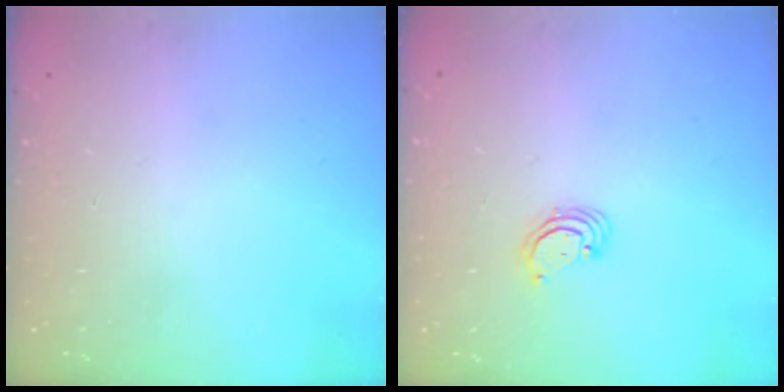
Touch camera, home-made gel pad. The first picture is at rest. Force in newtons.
{"total": 2.5, "press": 2.5, "slide": 0.2}